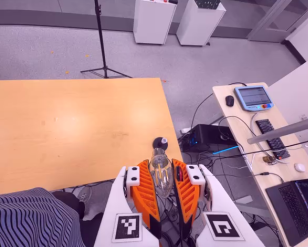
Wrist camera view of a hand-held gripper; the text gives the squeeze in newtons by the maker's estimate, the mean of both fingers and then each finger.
{"total": 19.1, "left": 23.6, "right": 14.7}